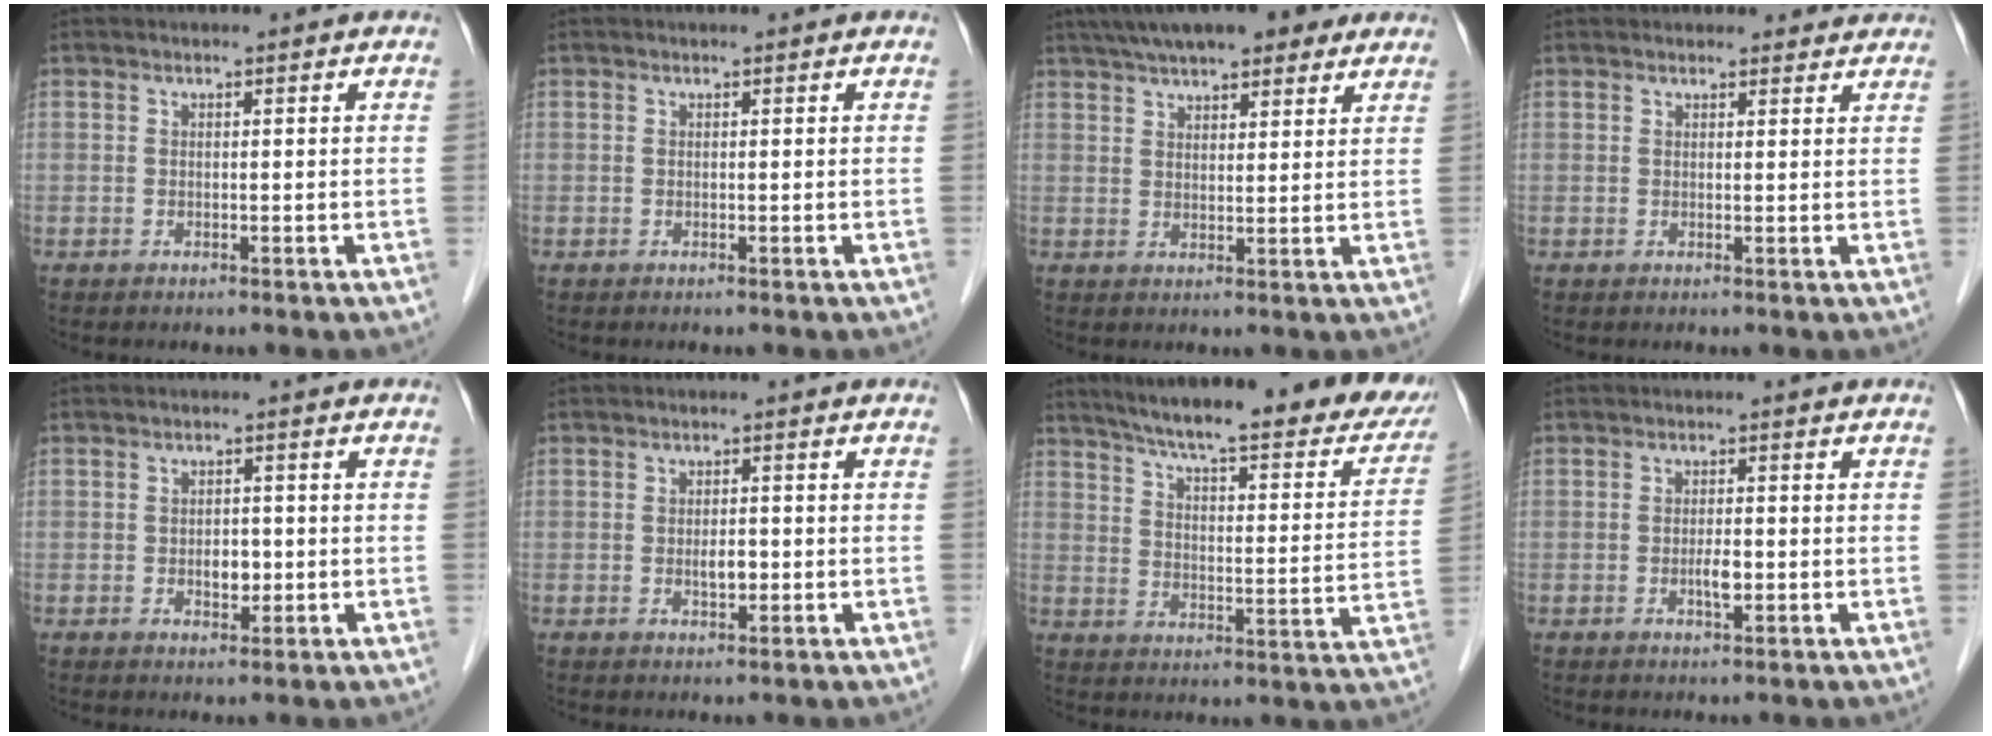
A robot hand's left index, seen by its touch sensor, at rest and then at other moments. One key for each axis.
{"total": 0.0}
{"total": 14.8, "fx": 11.5, "fy": 3.8, "fz": 8.6, "tx": -0.147, "ty": 0.046, "tz": 0.166}
{"total": 5.2, "fx": 4.9, "fy": 1.6, "fz": 0.8, "tx": 0.003, "ty": 0.019, "tz": 0.051}
{"total": 2.6, "fx": -0.5, "fy": 1.7, "fz": 2.0, "tx": -0.030, "ty": 0.003, "tz": -0.002}
{"total": 2.1, "fx": -0.4, "fy": 1.0, "fz": 1.9, "tx": -0.034, "ty": 0.001, "tz": -0.002}
{"total": 27.1, "fx": 22.5, "fy": 4.1, "fz": 14.6, "tx": -0.211, "ty": -0.034, "tz": 0.283}
{"total": 2.2, "fx": -0.6, "fy": 0.6, "fz": 2.1, "tx": -0.040, "ty": 0.000, "tz": -0.007}